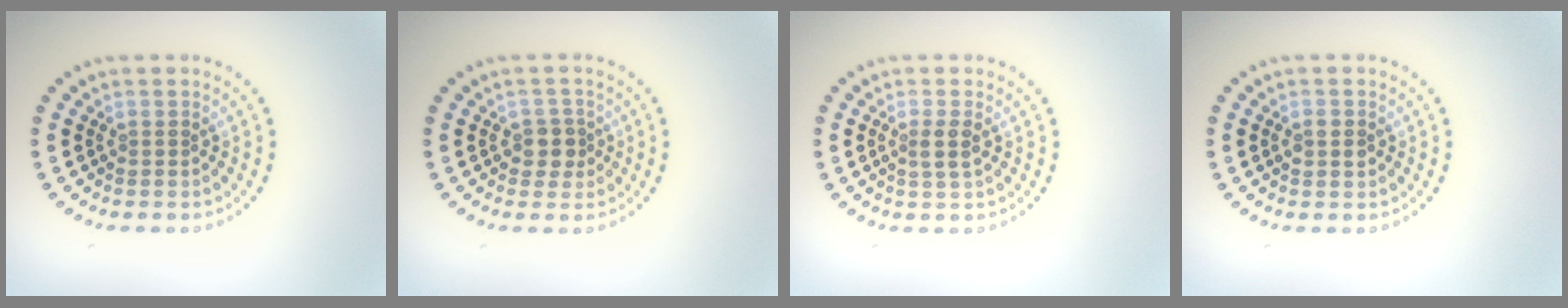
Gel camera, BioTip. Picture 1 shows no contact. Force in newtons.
{"total": 2.0, "press": 1.8, "slide": 0.9}
{"total": 1.6, "press": 1.4, "slide": 0.7}
{"total": 1.7, "press": 1.7, "slide": 0.1}